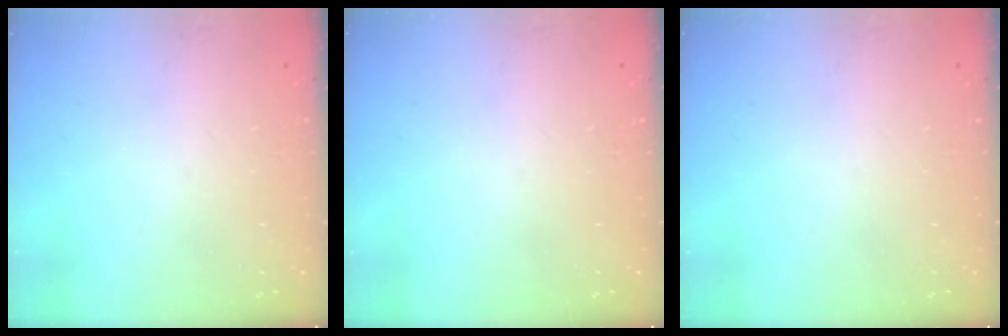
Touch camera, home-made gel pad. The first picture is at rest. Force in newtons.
{"total": 0.0}
{"total": 0.0}